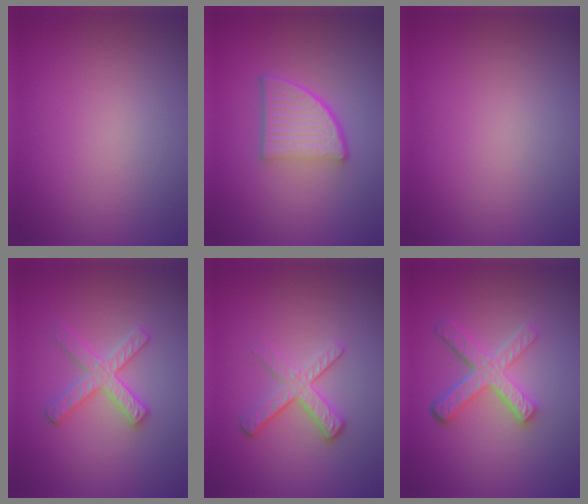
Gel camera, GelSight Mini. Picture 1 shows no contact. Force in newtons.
{"total": 5.3, "press": 3.9, "slide": 3.7}
{"total": 0.0}
{"total": 2.9, "press": 2.9, "slide": 0.5}
{"total": 3.7, "press": 2.5, "slide": 2.7}
{"total": 5.0, "press": 3.5, "slide": 3.6}